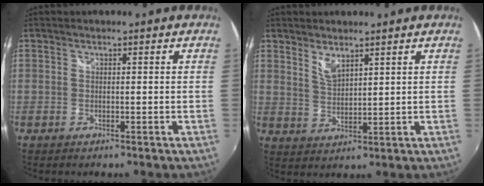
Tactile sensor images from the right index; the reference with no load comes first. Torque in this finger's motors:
{"motor_torque": [0.13, 0.02, 0.07, 0.05]}